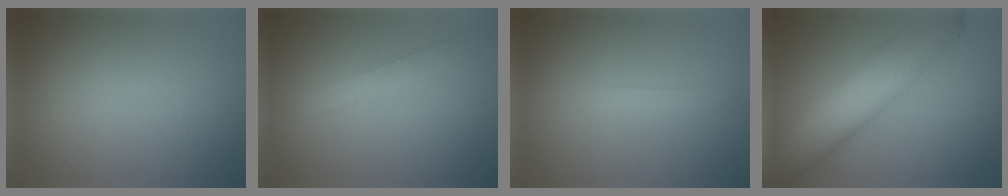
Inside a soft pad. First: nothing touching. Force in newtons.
{"total": 2.3, "press": 2.3, "slide": 0.1}
{"total": 1.1, "press": 1.0, "slide": 0.1}
{"total": 8.1, "press": 8.1, "slide": 0.3}